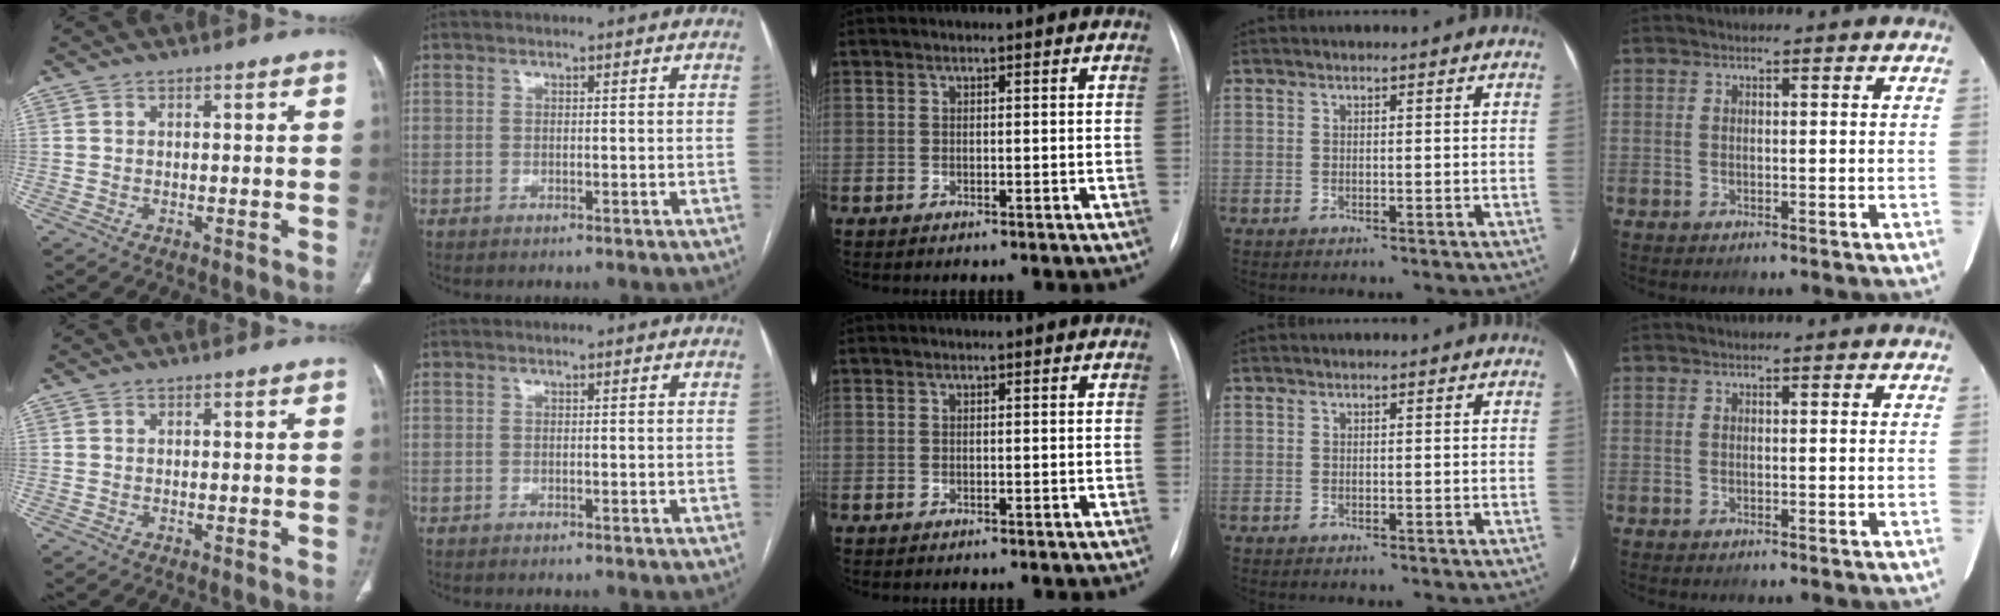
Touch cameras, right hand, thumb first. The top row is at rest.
{}